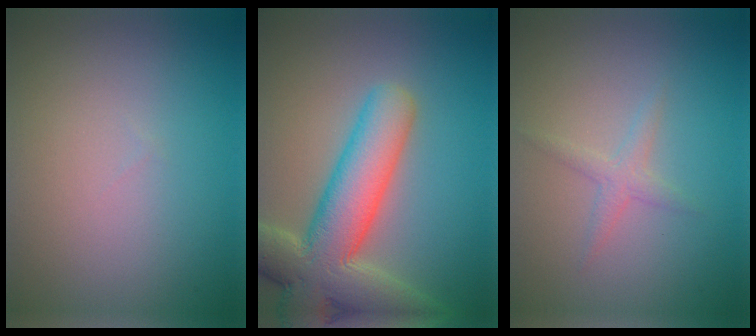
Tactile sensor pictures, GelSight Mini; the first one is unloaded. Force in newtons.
{"total": 9.8, "press": 9.7, "slide": 0.9}
{"total": 1.4, "press": 1.4, "slide": 0.1}